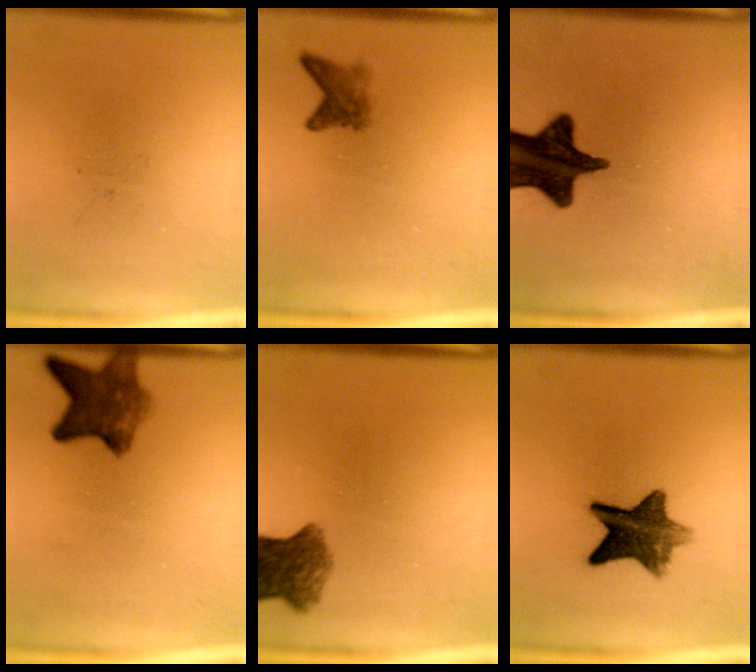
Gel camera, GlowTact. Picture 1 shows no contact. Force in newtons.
{"total": 2.3}
{"total": 15.1}
{"total": 7.0}
{"total": 6.5}
{"total": 9.6}